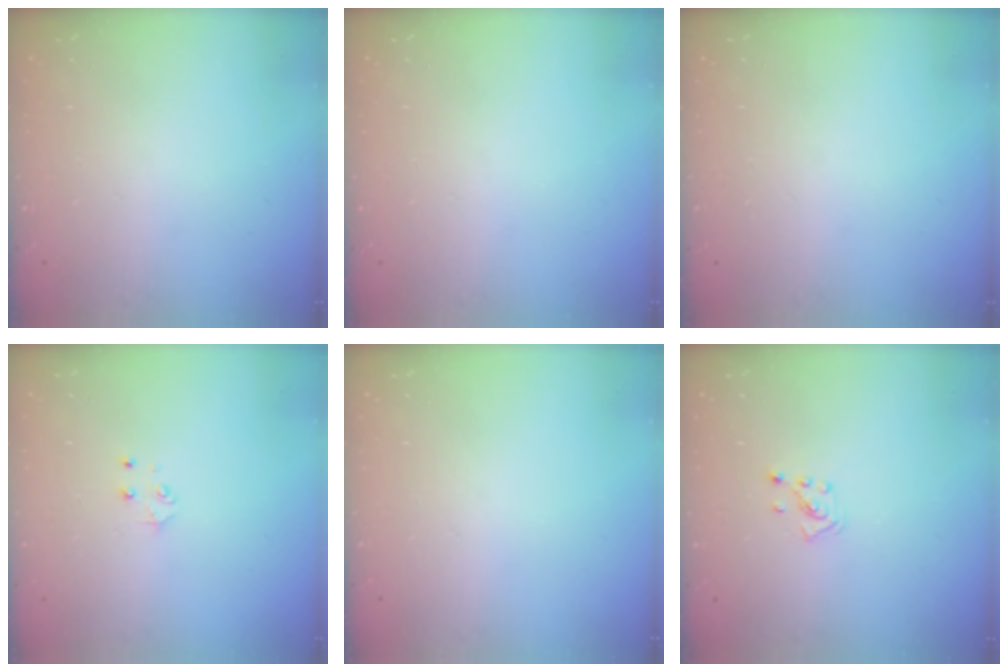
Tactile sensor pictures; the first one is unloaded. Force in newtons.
{"total": 0.0}
{"total": 0.0}
{"total": 3.7, "press": 3.7, "slide": 0.4}
{"total": 0.0}
{"total": 2.6, "press": 2.6, "slide": 0.5}